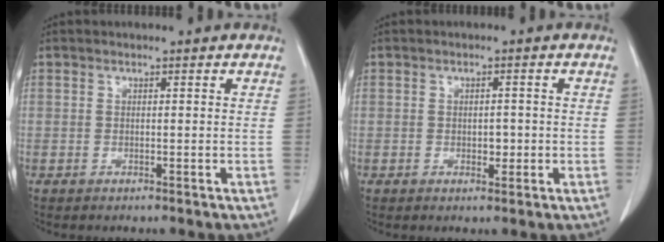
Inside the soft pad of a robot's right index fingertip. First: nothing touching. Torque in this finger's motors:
{"motor_torque": [-0.02, 0.06, -0.07, -0.01]}